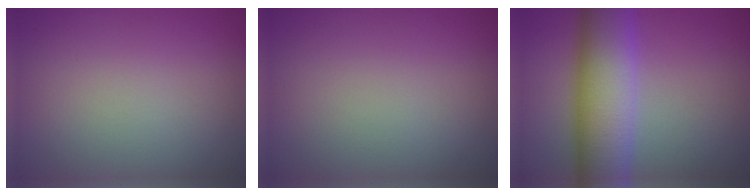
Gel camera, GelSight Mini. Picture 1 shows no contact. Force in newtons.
{"total": 0.0}
{"total": 10.2, "press": 10.2, "slide": 0.3}